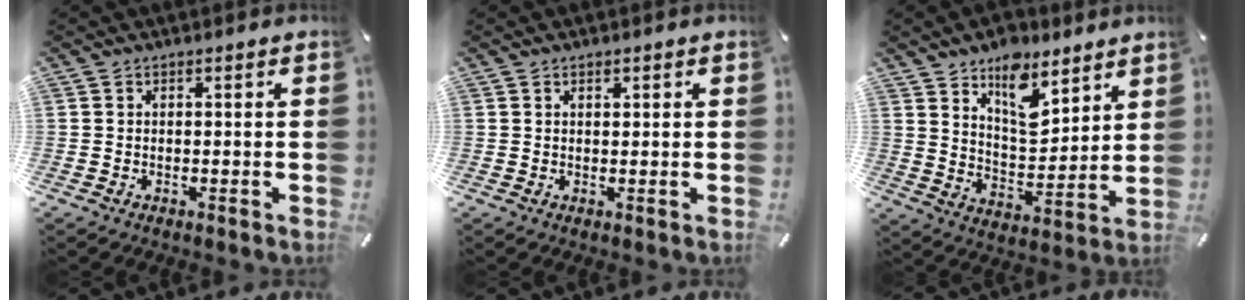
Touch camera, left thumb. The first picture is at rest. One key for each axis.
{"total": 0.8, "fx": 0.5, "fy": 0.5, "fz": 0.4, "tx": -0.008, "ty": 0.001, "tz": 0.009}
{"total": 12.3, "fx": 8.5, "fy": 6.6, "fz": 6.0, "tx": -0.083, "ty": -0.058, "tz": 0.154}